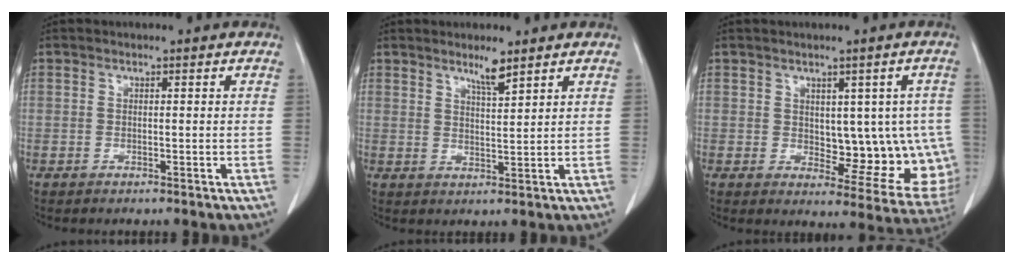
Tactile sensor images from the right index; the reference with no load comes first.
{"total": 3.4, "force": [2.7, 0.1, 2.1], "torque": [-0.040, -0.006, 0.050]}
{"total": 11.4, "force": [0.2, 6.0, 9.7], "torque": [-0.092, 0.007, 0.019]}